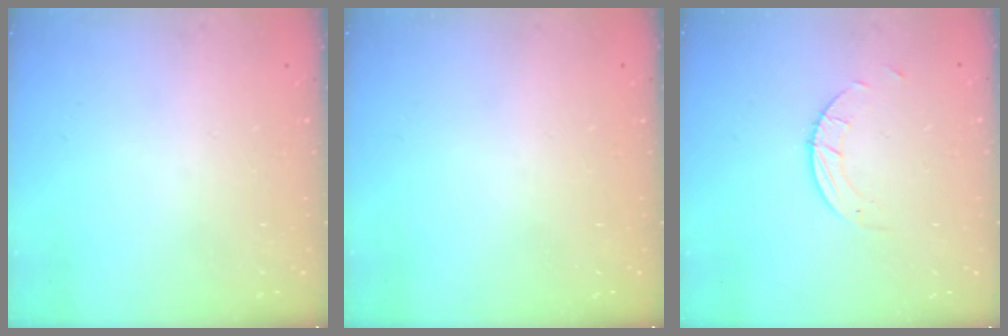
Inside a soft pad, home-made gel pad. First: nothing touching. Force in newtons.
{"total": 0.0}
{"total": 1.9, "press": 1.9, "slide": 0.1}